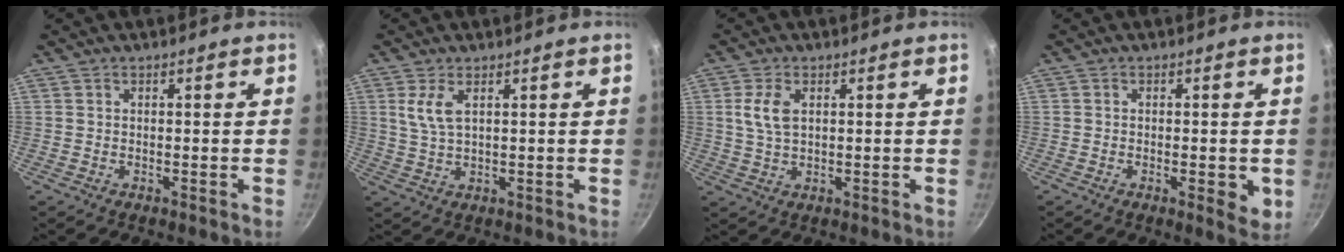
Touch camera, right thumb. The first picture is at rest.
{"total": 4.8, "force": [1.9, 1.8, 4.0], "torque": [-0.085, -0.009, 0.042]}
{"total": 5.3, "force": [1.5, 2.8, 4.3], "torque": [-0.086, -0.001, 0.028]}
{"total": 4.3, "force": [-0.9, 1.5, 3.9], "torque": [-0.051, -0.010, -0.013]}